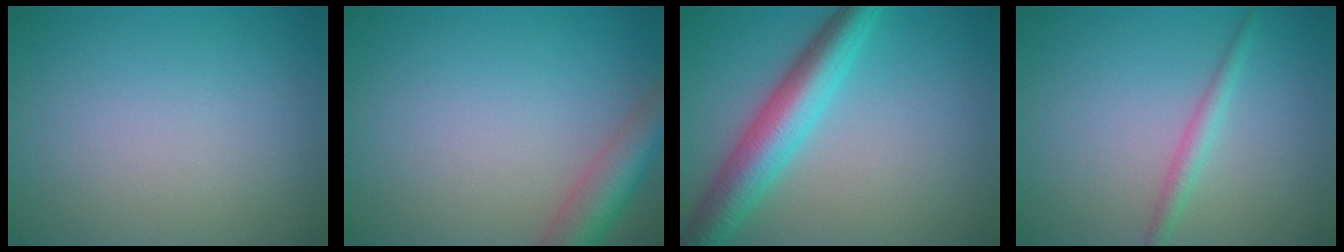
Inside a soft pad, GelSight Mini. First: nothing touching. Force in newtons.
{"total": 4.6, "press": 4.6, "slide": 0.3}
{"total": 6.4, "press": 6.4, "slide": 0.1}
{"total": 1.7, "press": 1.7, "slide": 0.0}